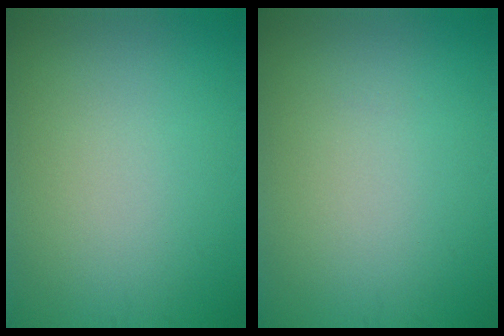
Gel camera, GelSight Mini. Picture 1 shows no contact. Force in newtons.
{"total": 0.0}